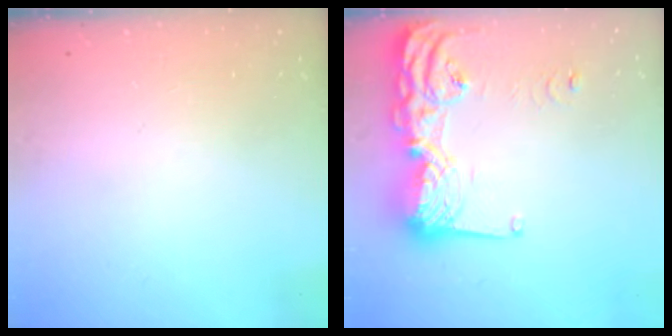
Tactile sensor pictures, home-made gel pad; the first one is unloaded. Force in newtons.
{"total": 20.3, "press": 20.2, "slide": 2.3}